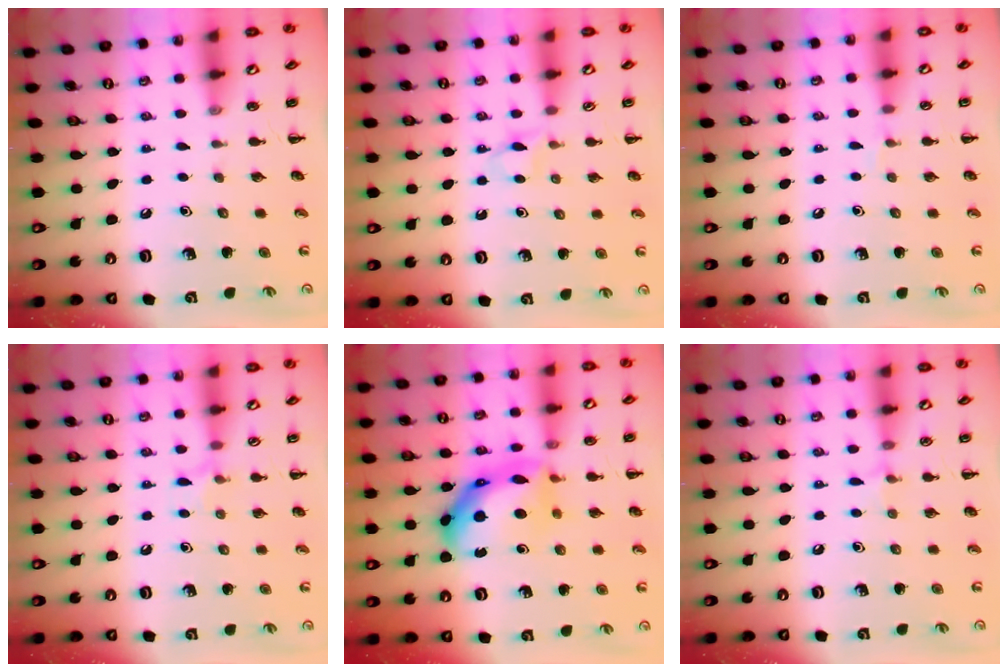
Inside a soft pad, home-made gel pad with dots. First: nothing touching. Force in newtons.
{"total": 3.0, "press": 2.8, "slide": 1.2}
{"total": 3.8, "press": 3.6, "slide": 1.2}
{"total": 6.4, "press": 5.9, "slide": 2.4}
{"total": 15.3, "press": 15.3, "slide": 0.9}
{"total": 4.7, "press": 4.4, "slide": 1.6}